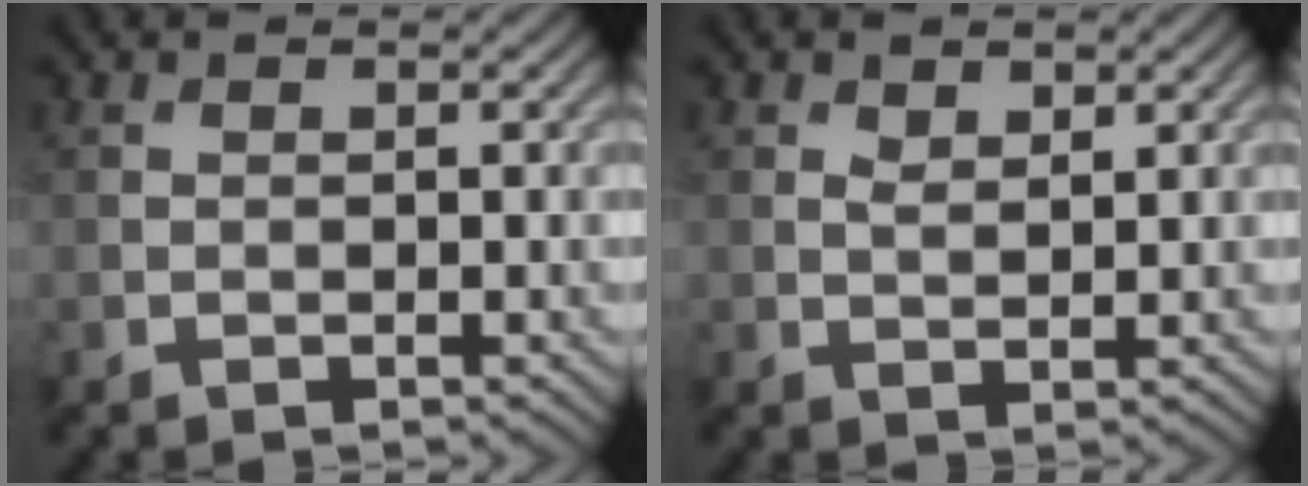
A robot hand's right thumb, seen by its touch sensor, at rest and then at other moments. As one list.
[{"total": 1.6, "force": [1.0, 0.8, 0.9], "torque": [-0.019, -0.003, 0.022]}]